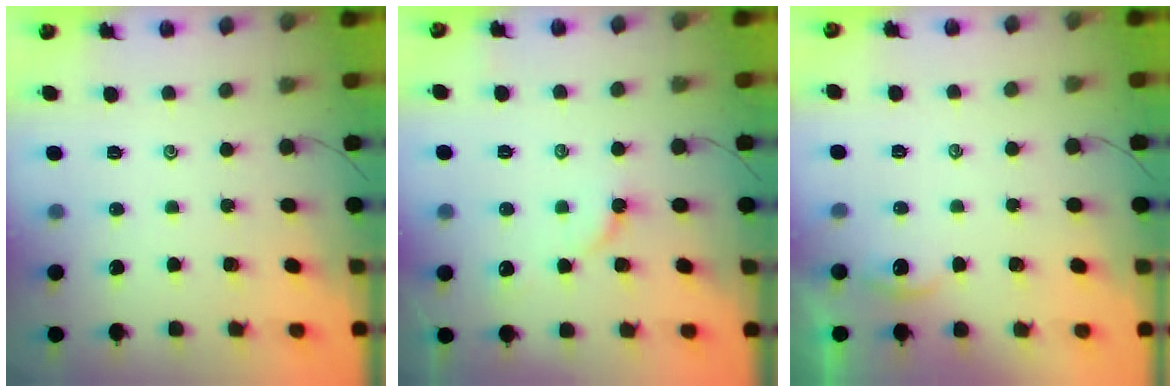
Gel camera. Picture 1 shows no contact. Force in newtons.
{"total": 3.9, "press": 3.9, "slide": 0.5}
{"total": 2.0, "press": 2.0, "slide": 0.1}